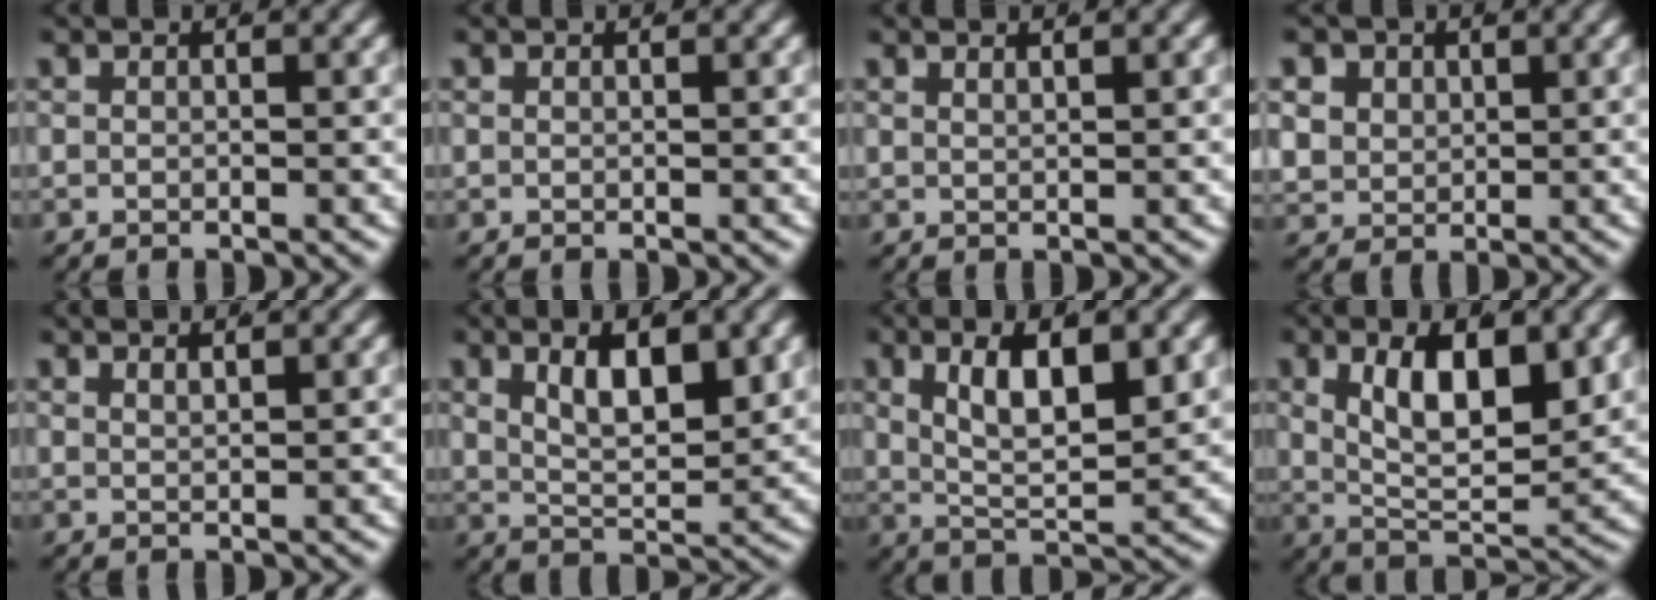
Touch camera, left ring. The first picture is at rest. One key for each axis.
{"total": 0.0}
{"total": 1.9, "fx": 1.5, "fy": 0.7, "fz": 0.9, "tx": -0.008, "ty": 0.006, "tz": 0.022}
{"total": 5.2, "fx": 0.1, "fy": 4.9, "fz": 1.8, "tx": -0.077, "ty": -0.029, "tz": 0.009}
{"total": 2.4, "fx": 1.8, "fy": 0.9, "fz": 1.3, "tx": -0.012, "ty": 0.007, "tz": 0.025}
{"total": 7.0, "fx": 1.7, "fy": 4.2, "fz": 5.4, "tx": -0.092, "ty": -0.010, "tz": 0.024}
{"total": 7.0, "fx": 1.2, "fy": 3.9, "fz": 5.7, "tx": -0.112, "ty": -0.021, "tz": 0.025}
{"total": 8.8, "fx": 1.4, "fy": 5.1, "fz": 7.0, "tx": -0.130, "ty": -0.026, "tz": 0.027}